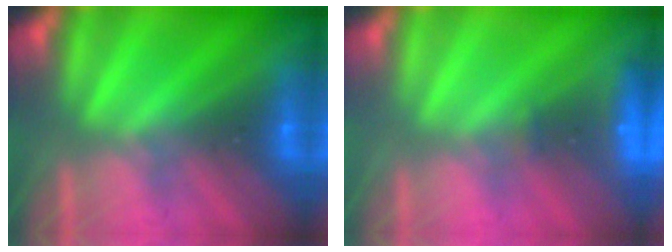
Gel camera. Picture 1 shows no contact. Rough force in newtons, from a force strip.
{"total": 2.3}